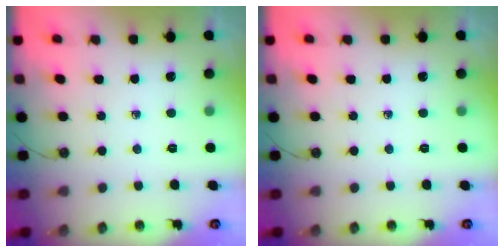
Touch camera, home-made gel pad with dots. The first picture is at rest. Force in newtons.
{"total": 0.0}